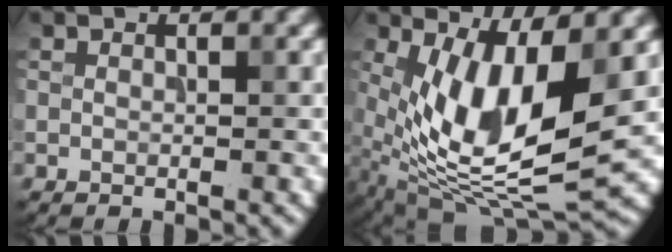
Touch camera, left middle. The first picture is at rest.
{"total": 11.1, "force": [0.7, 4.1, 10.3], "torque": [-0.199, -0.020, 0.017]}